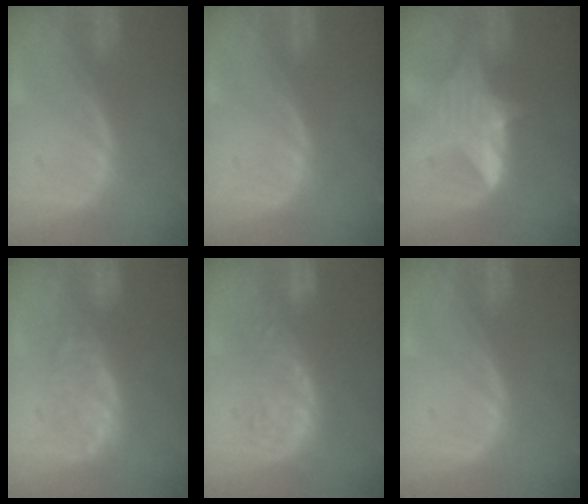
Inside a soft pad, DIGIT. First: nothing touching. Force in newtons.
{"total": 0.0}
{"total": 6.1, "press": 5.8, "slide": 1.9}
{"total": 7.5, "press": 7.2, "slide": 2.3}
{"total": 8.9, "press": 8.7, "slide": 1.4}
{"total": 0.0}